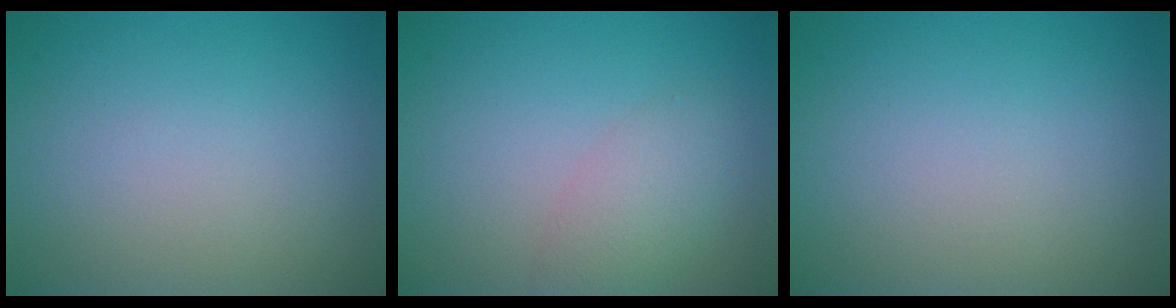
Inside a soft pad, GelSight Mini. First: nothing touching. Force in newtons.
{"total": 2.6, "press": 2.6, "slide": 0.1}
{"total": 0.0}